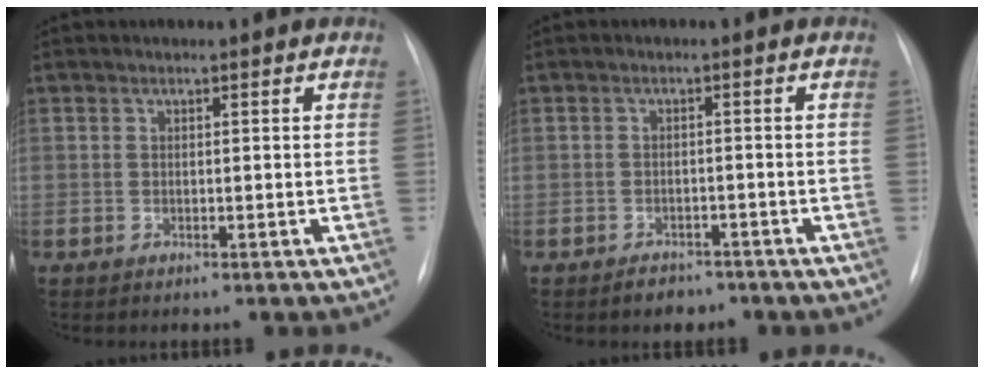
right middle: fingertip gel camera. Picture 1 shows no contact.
{"total": 2.7, "force": [-2.1, 1.6, 0.6], "torque": [-0.013, 0.004, -0.024]}